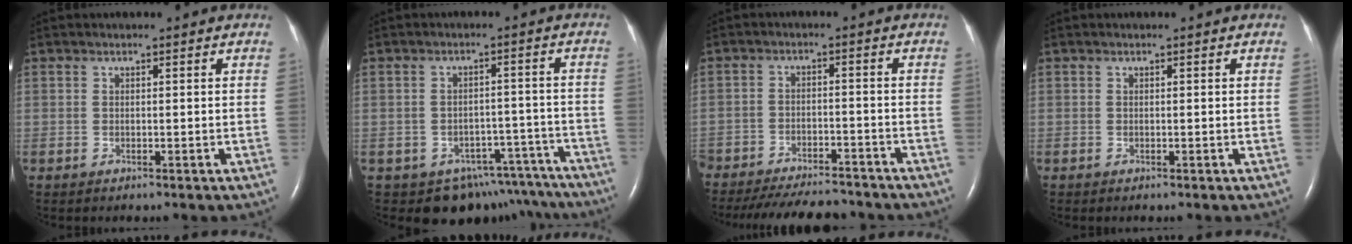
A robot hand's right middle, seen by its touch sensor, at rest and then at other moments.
{"total": 12.0, "force": [-10.1, 6.4, 1.2], "torque": [0.003, 0.037, -0.110]}
{"total": 15.4, "force": [-13.8, 3.8, 5.7], "torque": [-0.118, -0.016, -0.194]}
{"total": 0.0}